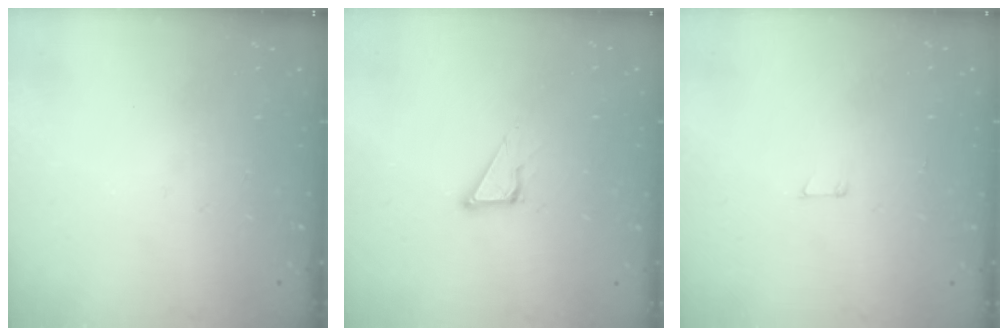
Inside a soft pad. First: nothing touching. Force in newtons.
{"total": 5.0, "press": 5.0, "slide": 0.1}
{"total": 2.9, "press": 2.9, "slide": 0.2}